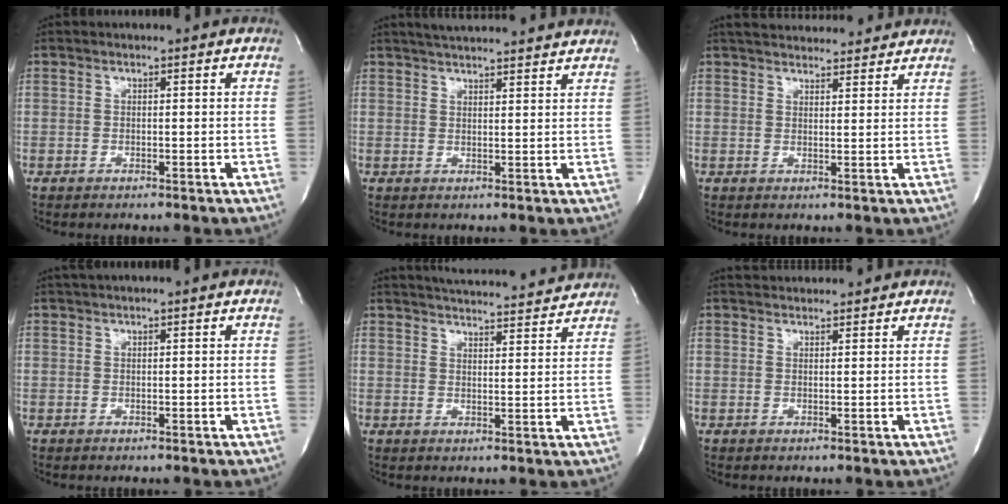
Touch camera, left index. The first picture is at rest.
{"total": 12.8, "force": [11.9, 0.9, 4.8], "torque": [-0.078, 0.023, 0.154]}
{"total": 13.0, "force": [12.1, 2.7, 3.8], "torque": [-0.055, 0.028, 0.165]}
{"total": 1.8, "force": [1.5, -0.4, 1.0], "torque": [-0.011, 0.020, 0.031]}
{"total": 15.6, "force": [15.0, 1.4, 4.2], "torque": [-0.065, 0.003, 0.194]}
{"total": 4.1, "force": [4.1, 0.6, 0.5], "torque": [-0.010, 0.025, 0.057]}